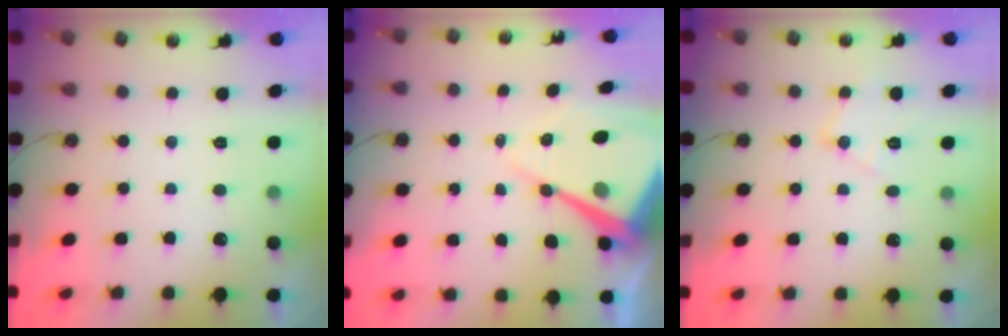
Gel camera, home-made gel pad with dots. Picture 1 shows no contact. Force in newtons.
{"total": 14.3, "press": 14.3, "slide": 1.3}
{"total": 10.2, "press": 10.2, "slide": 0.7}